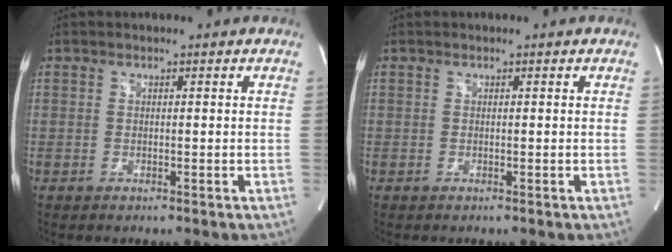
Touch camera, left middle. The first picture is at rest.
{"total": 0.0}